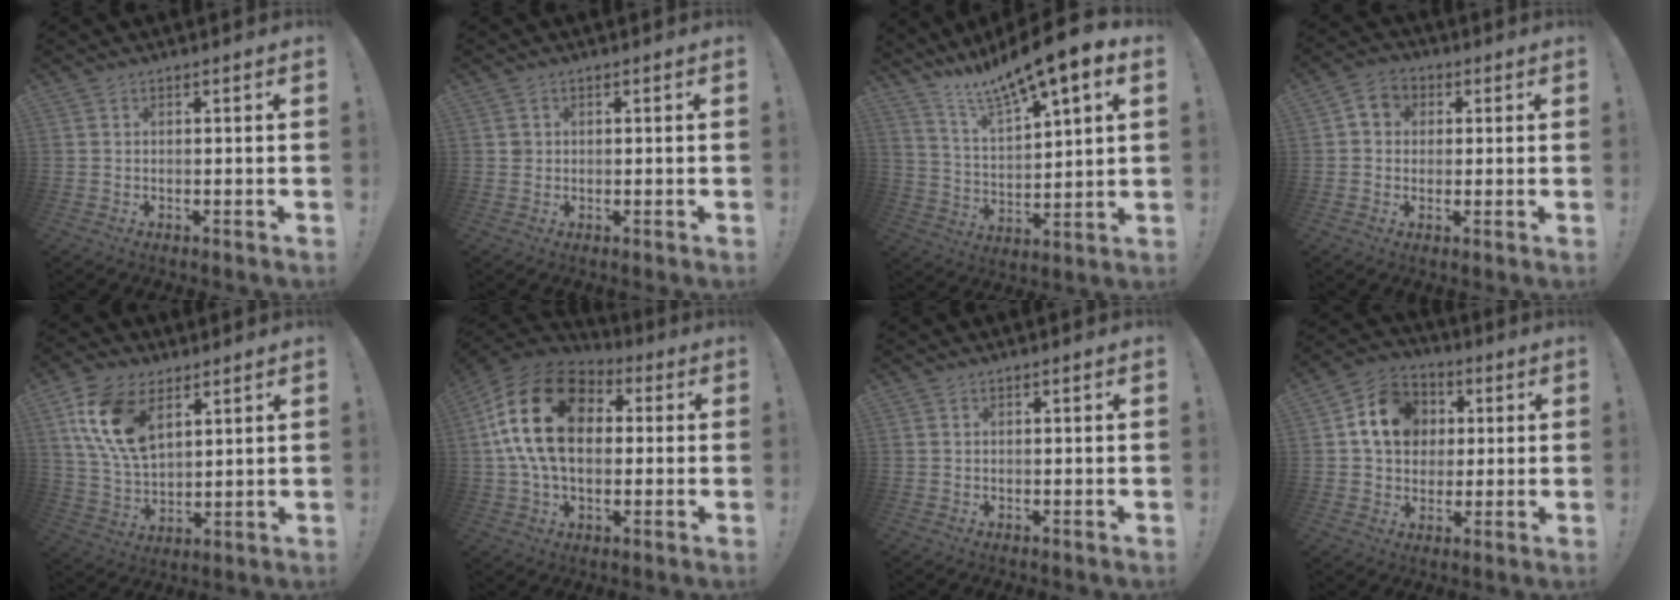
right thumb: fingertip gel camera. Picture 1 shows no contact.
{"total": 1.4, "force": [0.4, 1.3, 0.3], "torque": [-0.006, 0.004, 0.008]}
{"total": 12.6, "force": [10.3, 1.7, 7.0], "torque": [-0.132, -0.082, 0.170]}
{"total": 5.7, "force": [1.1, 5.1, 2.4], "torque": [-0.033, 0.008, 0.021]}
{"total": 15.8, "force": [7.2, 9.4, 10.4], "torque": [-0.207, -0.021, 0.135]}
{"total": 18.8, "force": [4.6, 12.8, 13.0], "torque": [-0.235, 0.002, 0.085]}
{"total": 0.0}
{"total": 13.6, "force": [3.2, 11.3, 6.8], "torque": [-0.103, 0.005, 0.070]}